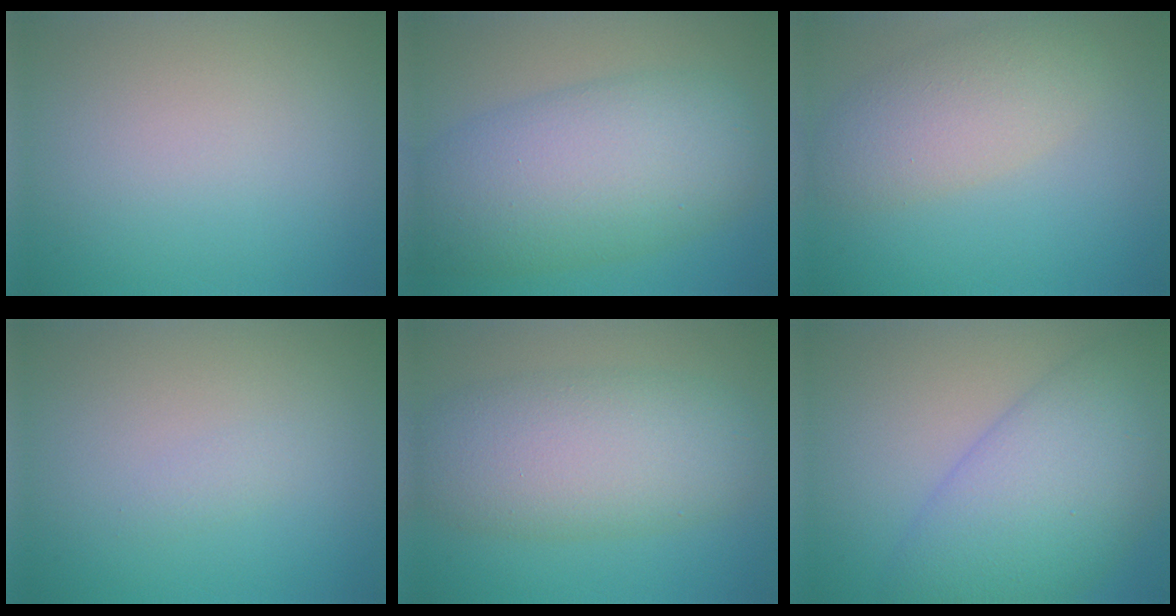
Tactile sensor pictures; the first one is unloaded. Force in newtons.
{"total": 9.6, "press": 9.6, "slide": 0.4}
{"total": 4.4, "press": 4.4, "slide": 0.2}
{"total": 0.7, "press": 0.7, "slide": 0.0}
{"total": 7.8, "press": 7.8, "slide": 0.2}
{"total": 9.9, "press": 9.9, "slide": 0.3}